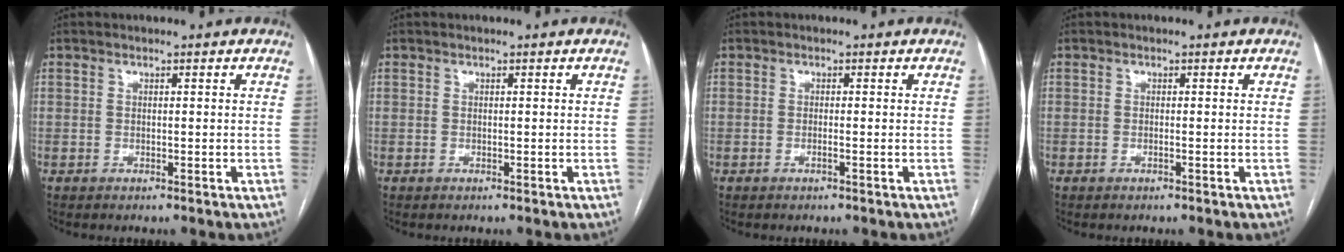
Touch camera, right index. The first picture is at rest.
{"total": 0.0}
{"total": 0.6, "force": [-0.2, -0.1, 0.5], "torque": [-0.012, 0.002, -0.003]}
{"total": 0.0}